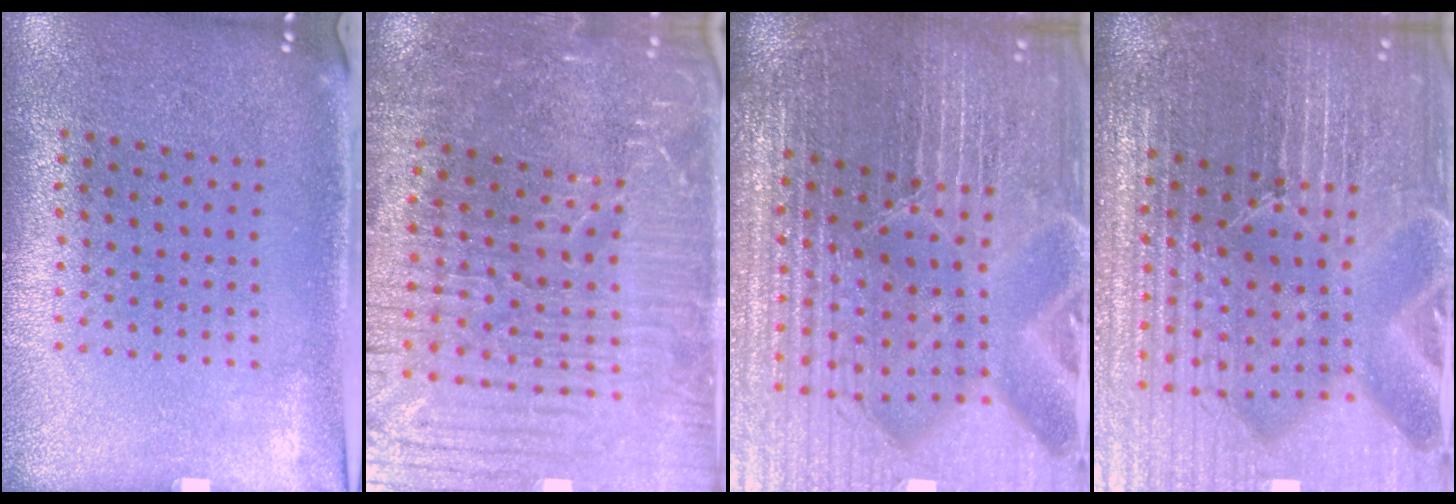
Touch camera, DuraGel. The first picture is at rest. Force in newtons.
{"total": 4.9, "press": 4.6, "slide": 1.7}
{"total": 6.6, "press": 5.9, "slide": 2.9}
{"total": 7.2, "press": 6.3, "slide": 3.5}